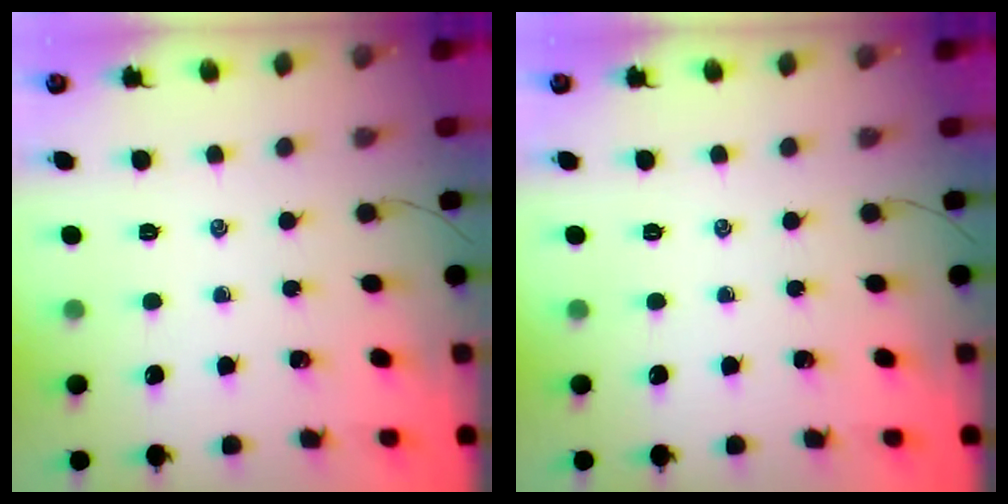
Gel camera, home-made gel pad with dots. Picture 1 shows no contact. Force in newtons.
{"total": 0.0}